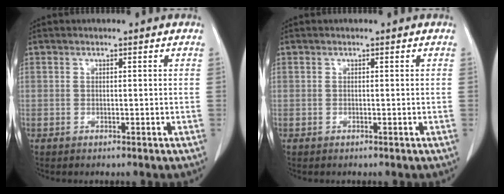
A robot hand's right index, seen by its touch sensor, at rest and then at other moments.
{"total": 0.0}